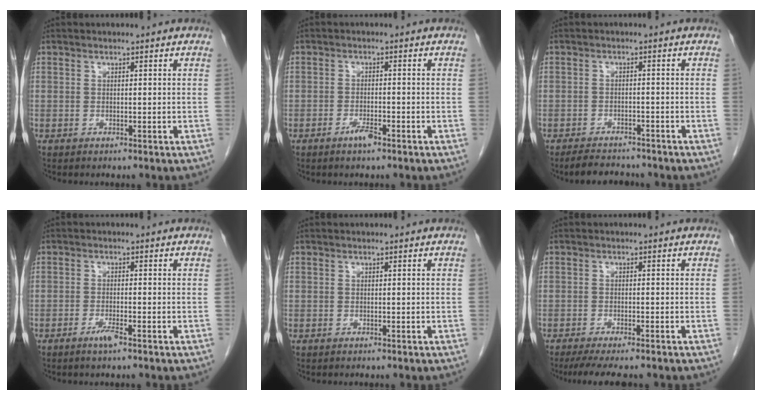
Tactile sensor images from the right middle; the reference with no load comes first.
{"total": 2.3, "force": [-1.6, 0.4, 1.6], "torque": [-0.030, 0.000, -0.028]}
{"total": 5.3, "force": [-4.8, 1.7, 1.4], "torque": [-0.028, -0.010, -0.072]}
{"total": 2.1, "force": [-1.5, 0.0, 1.5], "torque": [-0.033, -0.002, -0.028]}
{"total": 0.0}
{"total": 7.7, "force": [-6.5, 1.2, 4.0], "torque": [-0.057, -0.014, -0.097]}